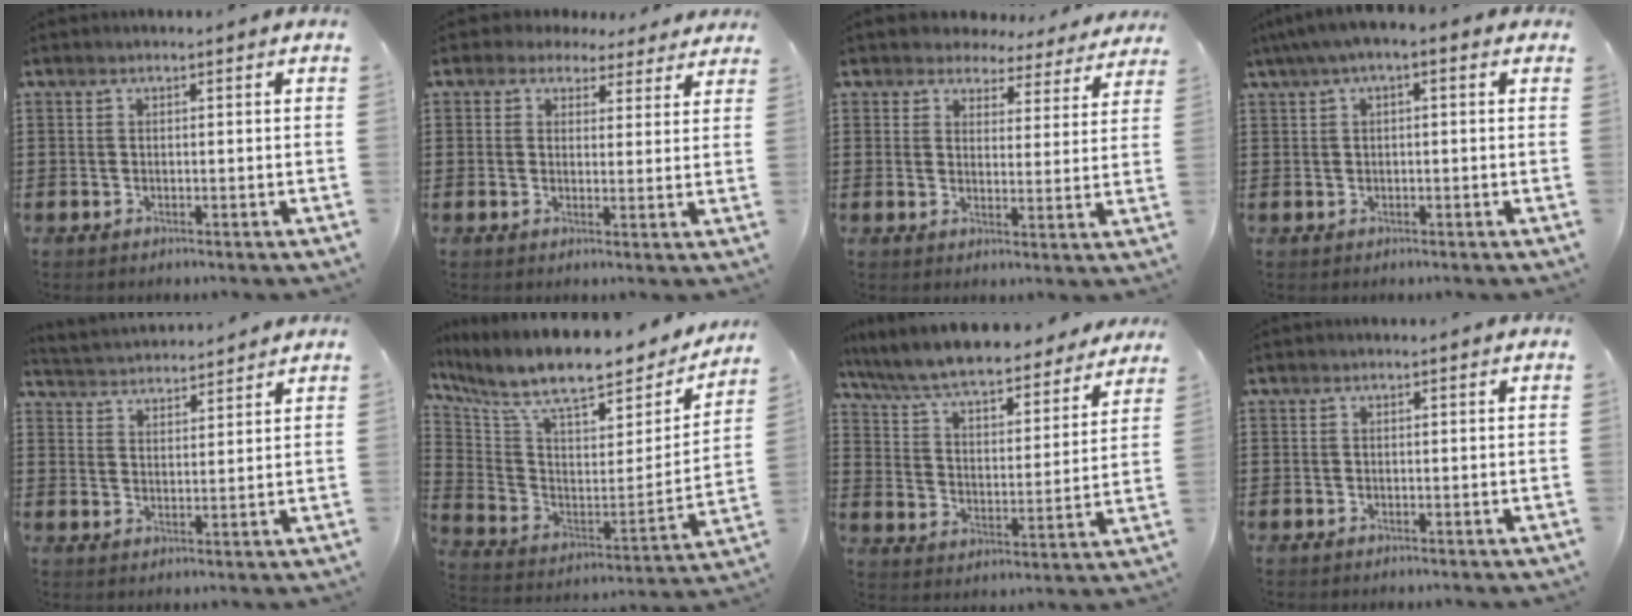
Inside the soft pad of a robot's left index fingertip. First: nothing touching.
{"total": 3.1, "force": [2.5, 1.6, 0.7], "torque": [-0.026, -0.002, 0.047]}
{"total": 4.1, "force": [3.9, 1.3, 0.2], "torque": [-0.028, -0.019, 0.067]}
{"total": 2.1, "force": [-0.4, 0.6, 2.0], "torque": [-0.041, 0.002, -0.012]}
{"total": 3.2, "force": [3.2, 0.1, -0.4], "torque": [-0.006, -0.018, 0.056]}
{"total": 10.1, "force": [8.1, 2.2, 5.7], "torque": [-0.137, -0.060, 0.135]}
{"total": 7.5, "force": [6.9, 0.3, 2.7], "torque": [-0.084, -0.046, 0.116]}
{"total": 0.0}